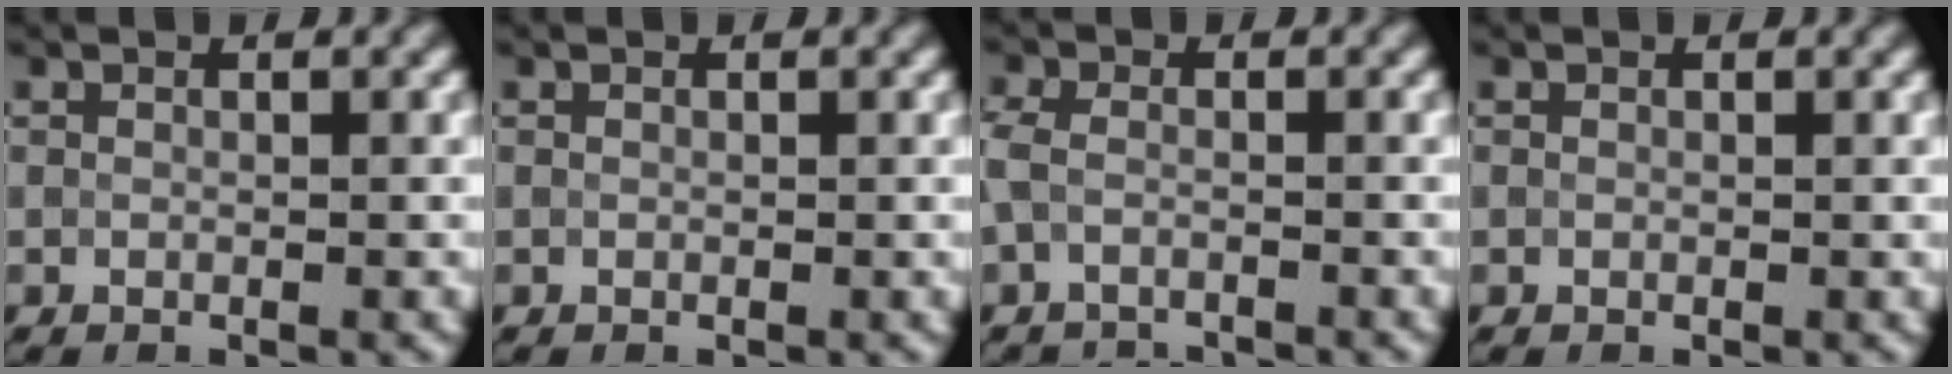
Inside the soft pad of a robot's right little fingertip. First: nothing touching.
{"total": 0.0}
{"total": 3.4, "force": [-2.8, 1.3, 1.2], "torque": [-0.035, -0.012, -0.059]}
{"total": 0.0}